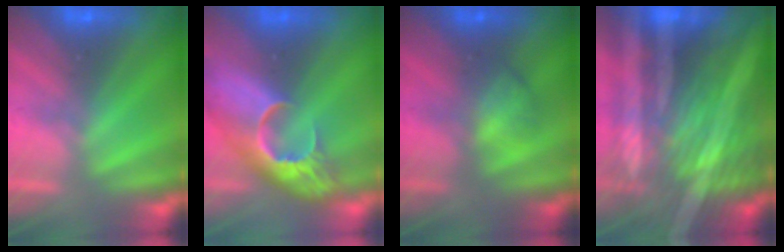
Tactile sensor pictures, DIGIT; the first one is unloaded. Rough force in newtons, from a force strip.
{"total": 8.0}
{"total": 2.0}
{"total": 8.7}